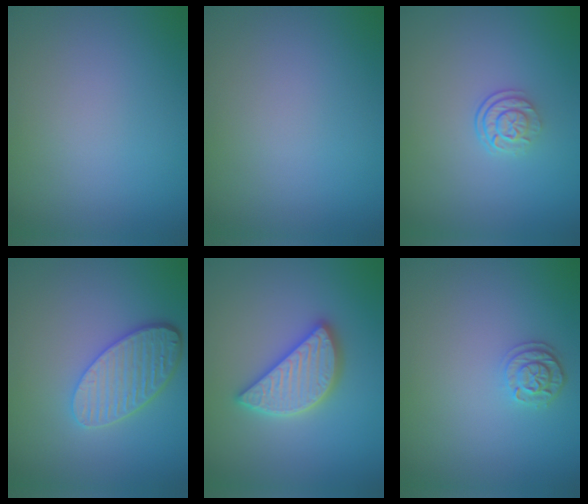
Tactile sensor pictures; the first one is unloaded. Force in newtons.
{"total": 0.0}
{"total": 2.6, "press": 1.8, "slide": 1.9}
{"total": 4.7, "press": 3.9, "slide": 2.6}
{"total": 4.7, "press": 4.7, "slide": 0.5}
{"total": 2.1, "press": 1.8, "slide": 0.9}